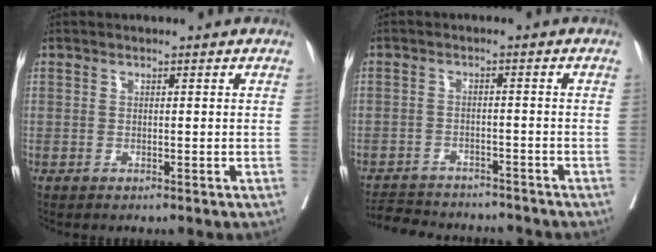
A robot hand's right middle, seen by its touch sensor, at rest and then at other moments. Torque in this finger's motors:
{"motor_torque": [0.75, -1.00, 0.13, 0.01]}